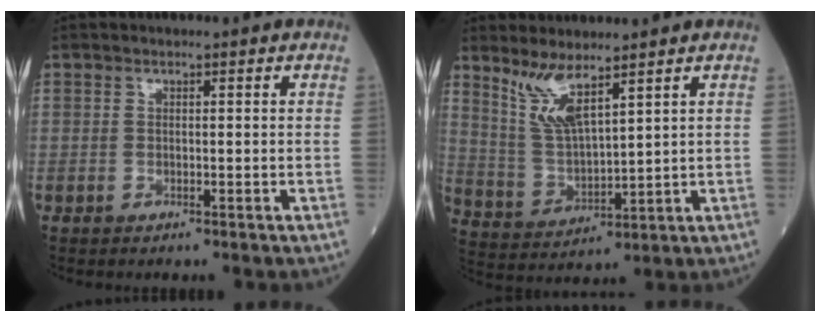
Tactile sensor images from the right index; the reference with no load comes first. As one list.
[{"total": 7.1, "force": [5.1, 1.0, 4.8], "torque": [-0.108, -0.014, 0.114]}]